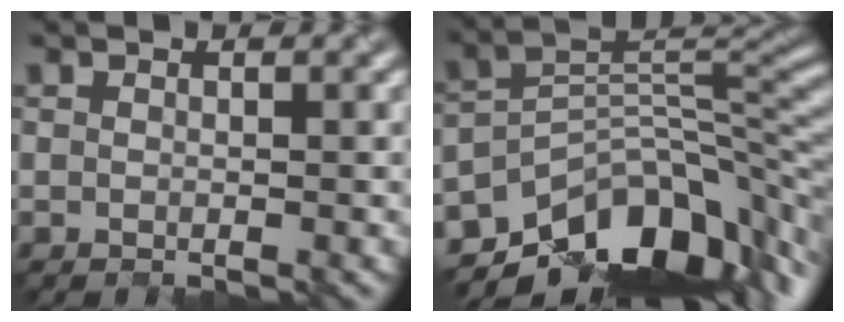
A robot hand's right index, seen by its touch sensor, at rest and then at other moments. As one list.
[{"total": 12.4, "force": [-8.2, 6.3, 6.9], "torque": [-0.123, -0.001, -0.131]}]